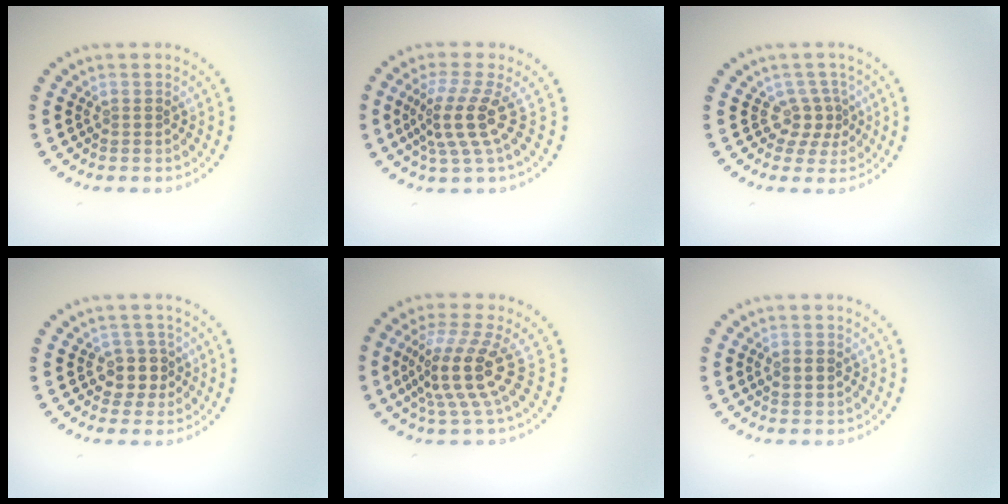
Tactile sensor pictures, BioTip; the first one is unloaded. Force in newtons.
{"total": 4.0, "press": 2.8, "slide": 2.9}
{"total": 2.5, "press": 1.7, "slide": 1.8}
{"total": 2.5, "press": 2.2, "slide": 1.2}
{"total": 5.1, "press": 3.7, "slide": 3.5}
{"total": 2.1, "press": 2.1, "slide": 0.2}